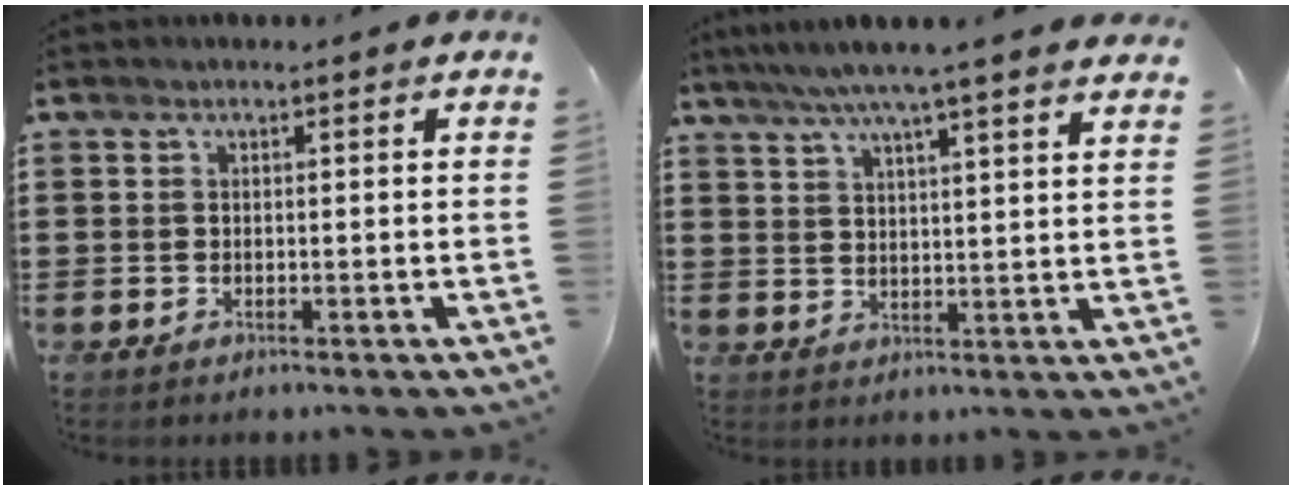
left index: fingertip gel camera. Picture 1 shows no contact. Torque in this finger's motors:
{"motor_torque": [2.14, 0.00, 0.60, 0.21]}